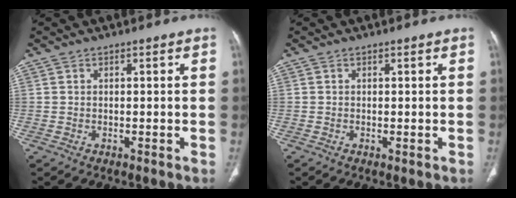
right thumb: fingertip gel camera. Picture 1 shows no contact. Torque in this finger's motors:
{"motor_torque": [0.21, -0.25, 0.12, -0.61, 0.03]}